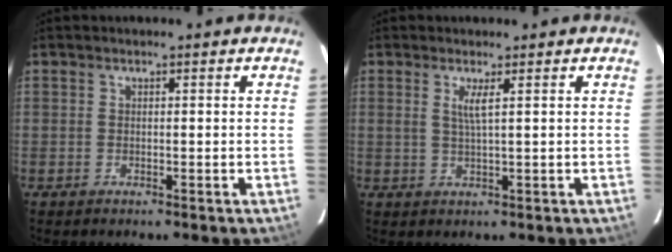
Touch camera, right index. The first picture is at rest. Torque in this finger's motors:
{"motor_torque": [0.03, 0.04, 0.05, 0.06]}